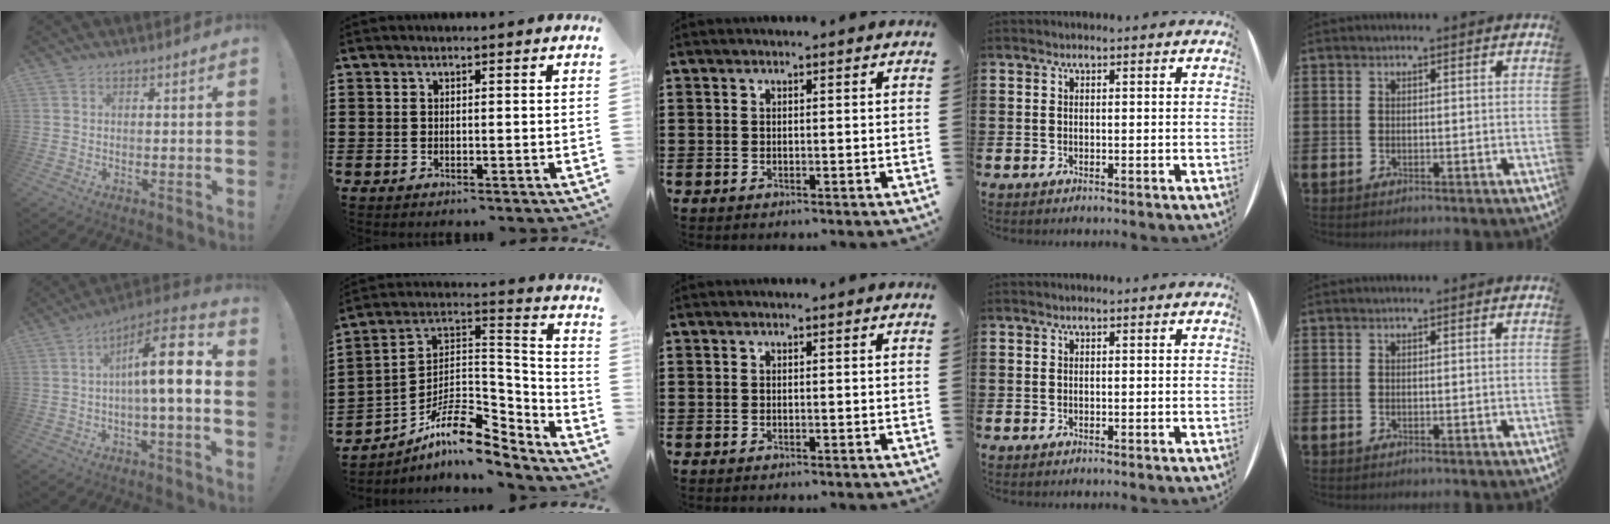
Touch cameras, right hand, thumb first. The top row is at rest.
{"thumb": {"total": 15.0, "force": [0.9, 2.6, 14.7], "torque": [-0.243, -0.004, 0.005]}, "index": {"total": 10.7, "force": [-7.1, 4.6, 6.5], "torque": [-0.126, 0.008, -0.135]}}